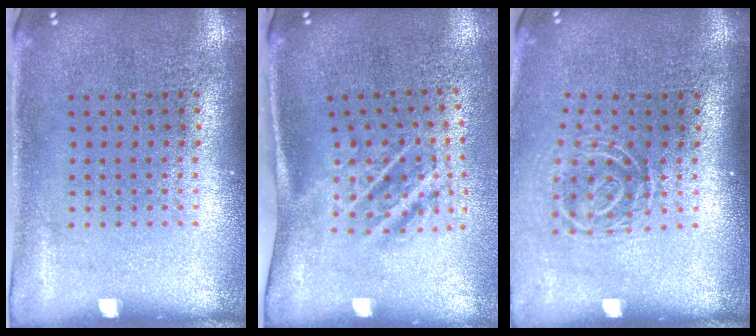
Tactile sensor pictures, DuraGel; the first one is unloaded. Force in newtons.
{"total": 1.8, "press": 1.2, "slide": 1.4}
{"total": 1.8, "press": 1.2, "slide": 1.4}